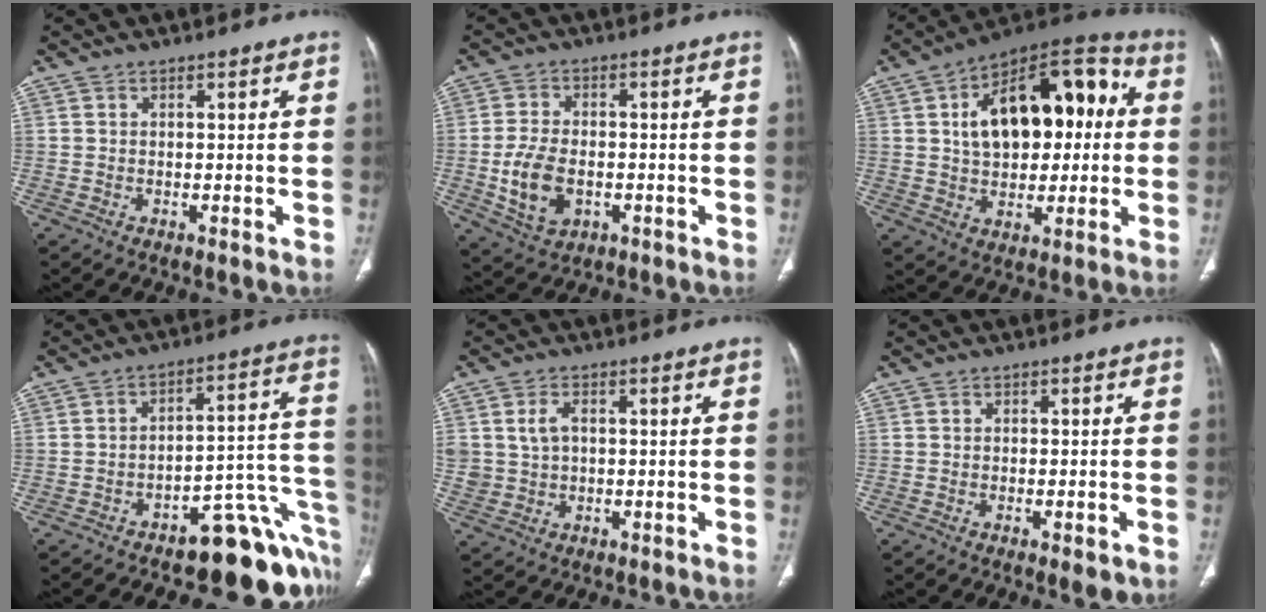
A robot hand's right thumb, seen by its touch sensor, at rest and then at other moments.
{"total": 8.9, "force": [-1.9, 5.8, 6.5], "torque": [-0.120, 0.005, -0.026]}
{"total": 21.3, "force": [3.2, 12.2, 17.1], "torque": [-0.225, 0.036, 0.047]}
{"total": 17.6, "force": [-10.3, 7.4, 12.2], "torque": [-0.055, 0.110, -0.135]}
{"total": 4.9, "force": [1.0, 3.6, 3.2], "torque": [-0.058, 0.001, 0.025]}
{"total": 3.5, "force": [-1.5, 1.0, 3.0], "torque": [-0.039, -0.003, -0.016]}